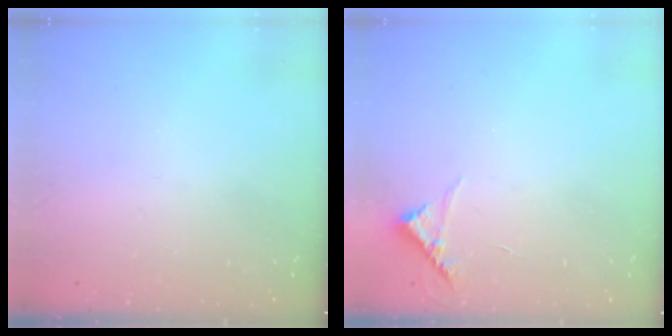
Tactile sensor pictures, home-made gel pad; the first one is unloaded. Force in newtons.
{"total": 5.0, "press": 5.0, "slide": 0.4}